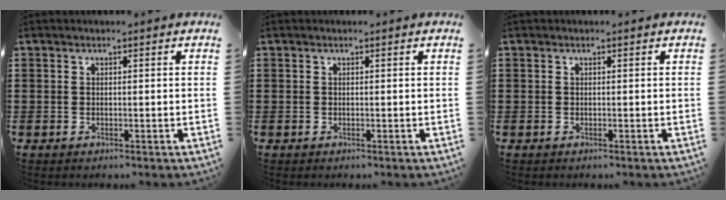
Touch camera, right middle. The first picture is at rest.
{"total": 0.0}
{"total": 0.0}